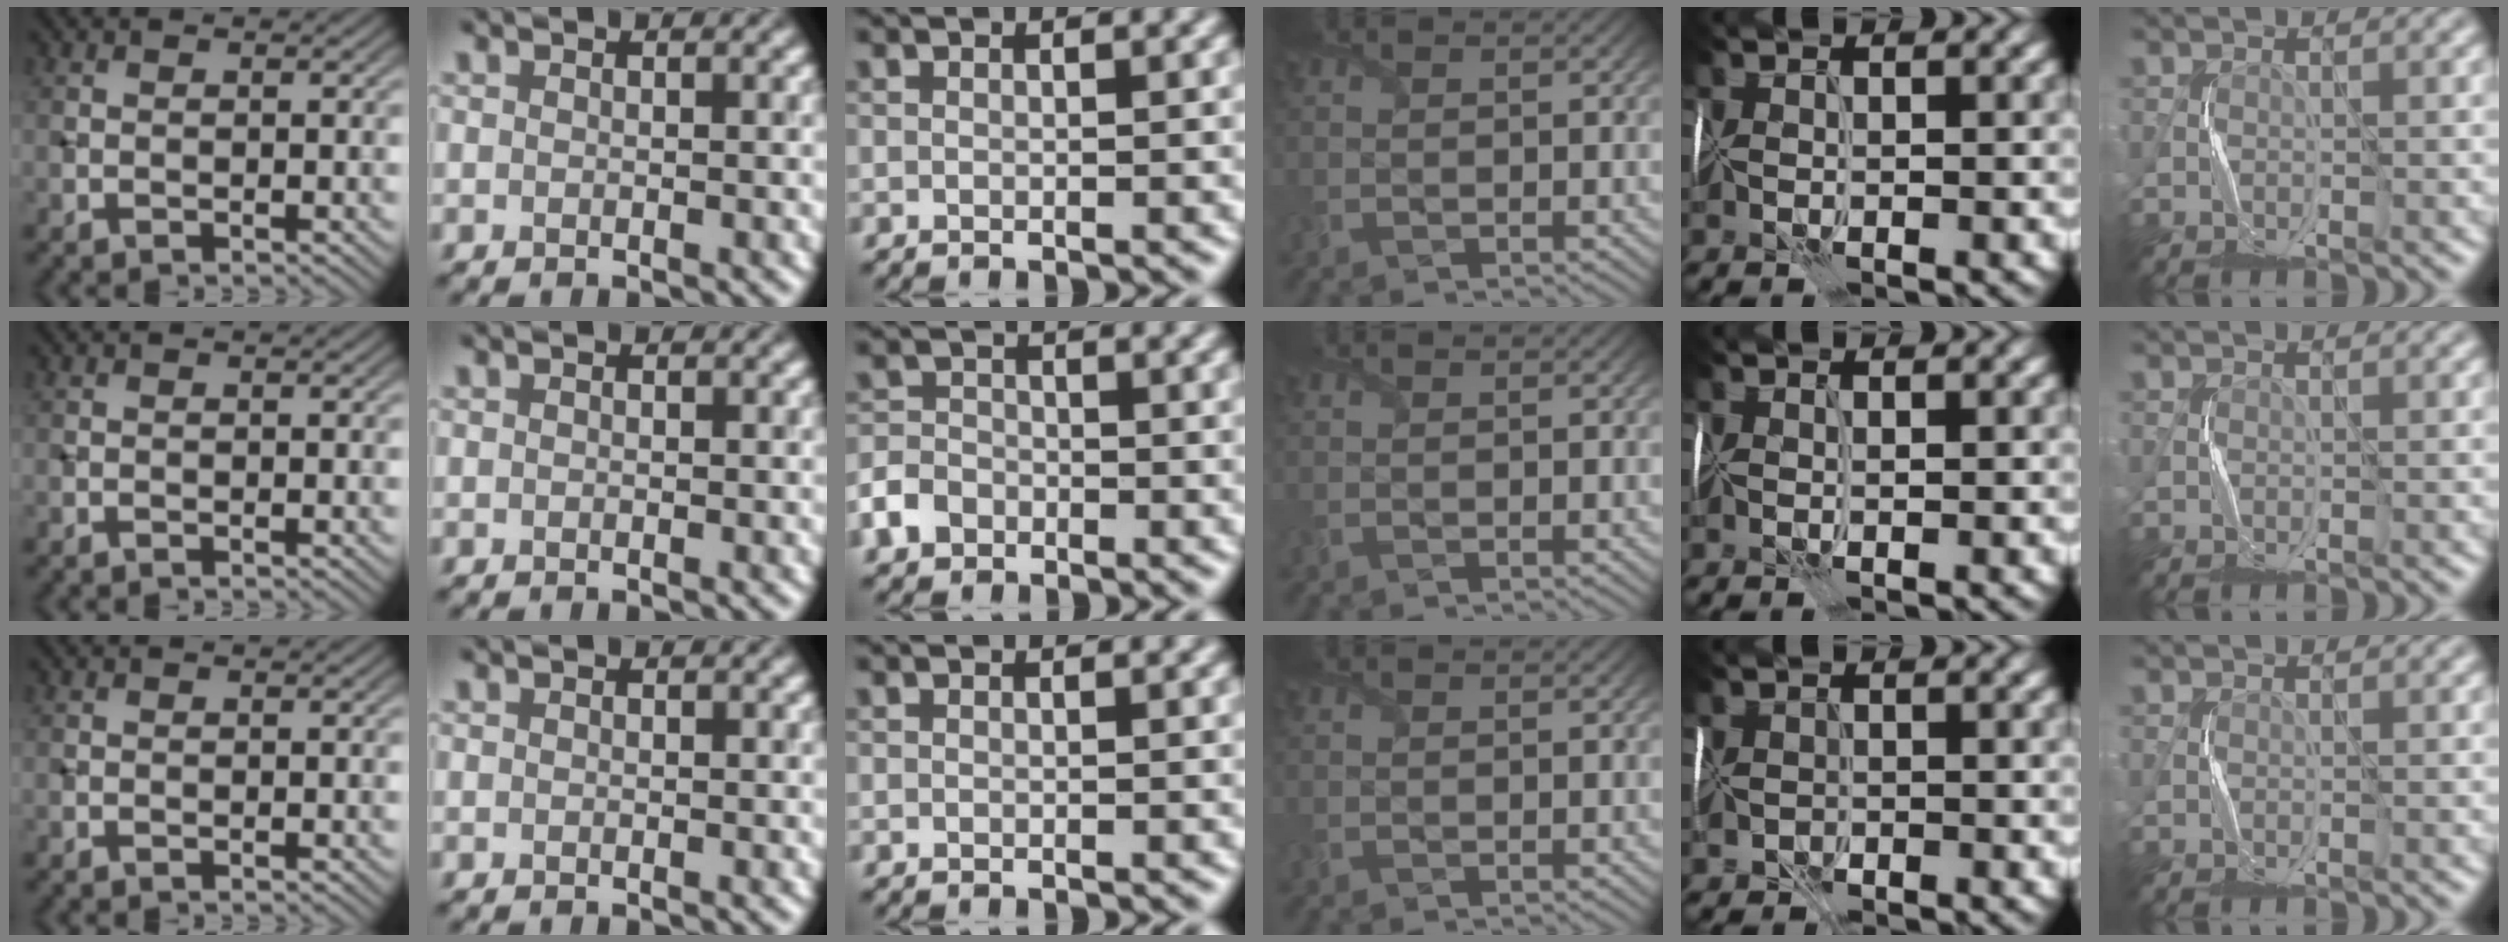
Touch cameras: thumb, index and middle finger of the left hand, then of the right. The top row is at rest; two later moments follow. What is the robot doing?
{"motion": "fold", "object": "tissue"}